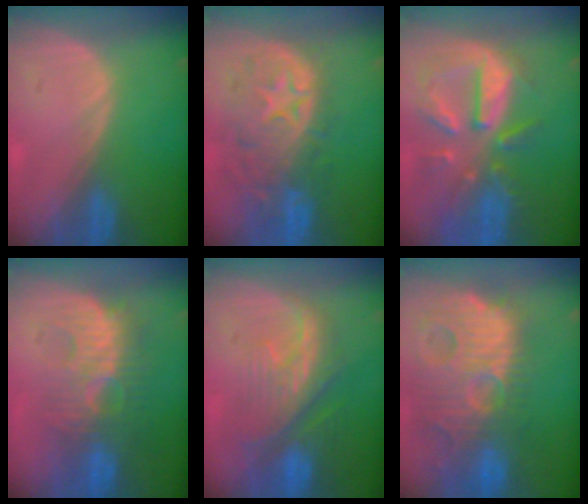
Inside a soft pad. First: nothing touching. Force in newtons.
{"total": 11.1, "press": 9.8, "slide": 5.2}
{"total": 10.9, "press": 9.5, "slide": 5.2}
{"total": 9.0, "press": 8.9, "slide": 1.6}
{"total": 10.0, "press": 9.0, "slide": 4.4}
{"total": 14.9, "press": 12.8, "slide": 7.6}